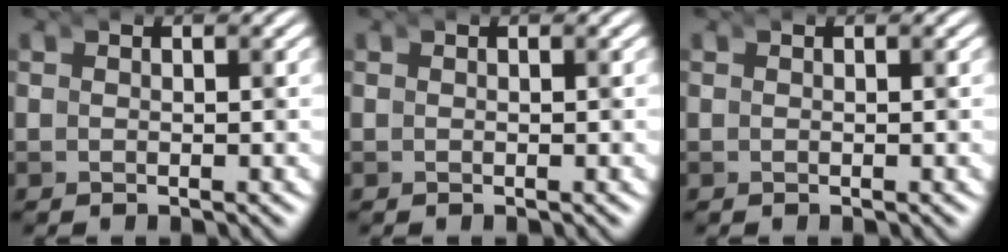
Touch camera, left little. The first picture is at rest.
{"total": 0.0}
{"total": 0.0}